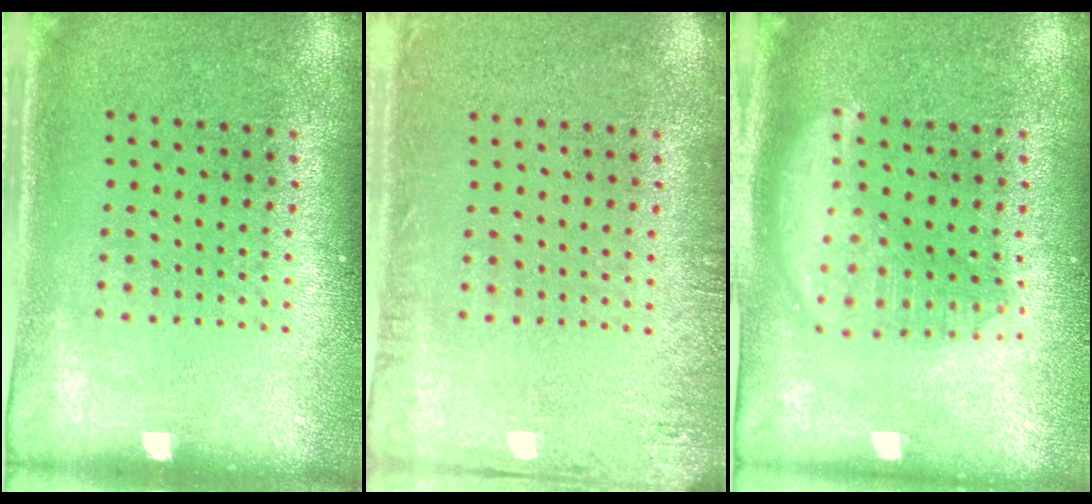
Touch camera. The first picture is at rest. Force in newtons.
{"total": 1.9, "press": 1.9, "slide": 0.2}
{"total": 3.1, "press": 3.0, "slide": 0.4}